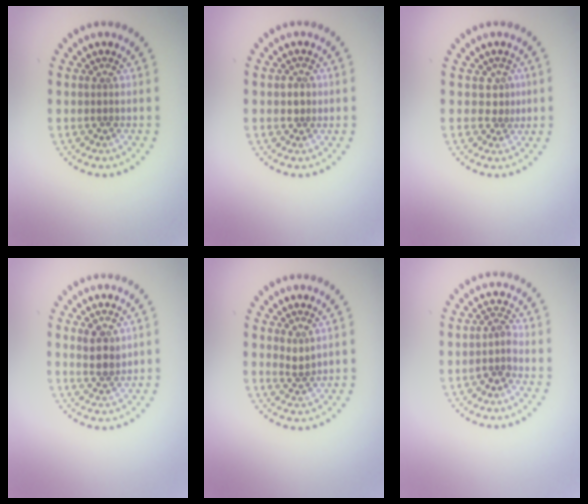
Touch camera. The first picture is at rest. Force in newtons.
{"total": 1.4, "press": 1.2, "slide": 0.7}
{"total": 1.6, "press": 1.0, "slide": 1.2}
{"total": 2.4, "press": 2.2, "slide": 1.0}
{"total": 1.1, "press": 0.9, "slide": 0.7}
{"total": 1.9, "press": 1.5, "slide": 1.2}